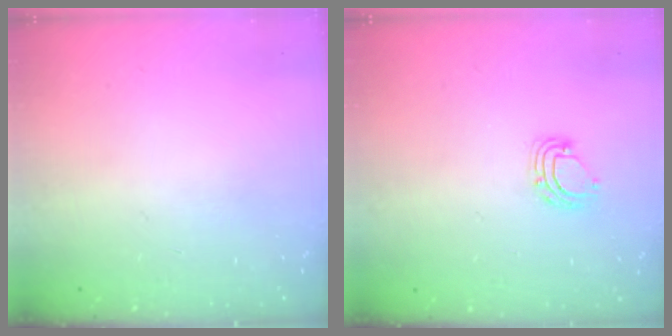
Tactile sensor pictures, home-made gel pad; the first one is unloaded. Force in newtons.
{"total": 6.9, "press": 6.8, "slide": 0.9}